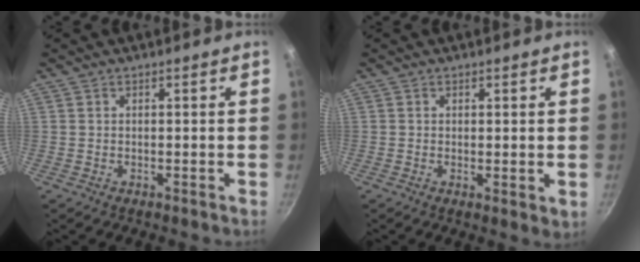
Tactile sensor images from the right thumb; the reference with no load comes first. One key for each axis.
{"total": 1.8, "fx": 0.5, "fy": 0.8, "fz": 1.5, "tx": -0.020, "ty": -0.011, "tz": 0.004}